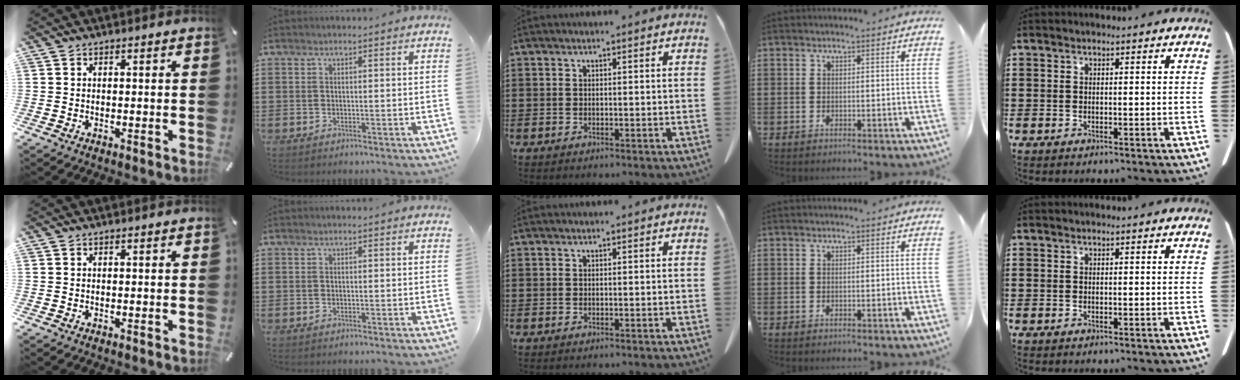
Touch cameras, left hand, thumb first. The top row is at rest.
{}